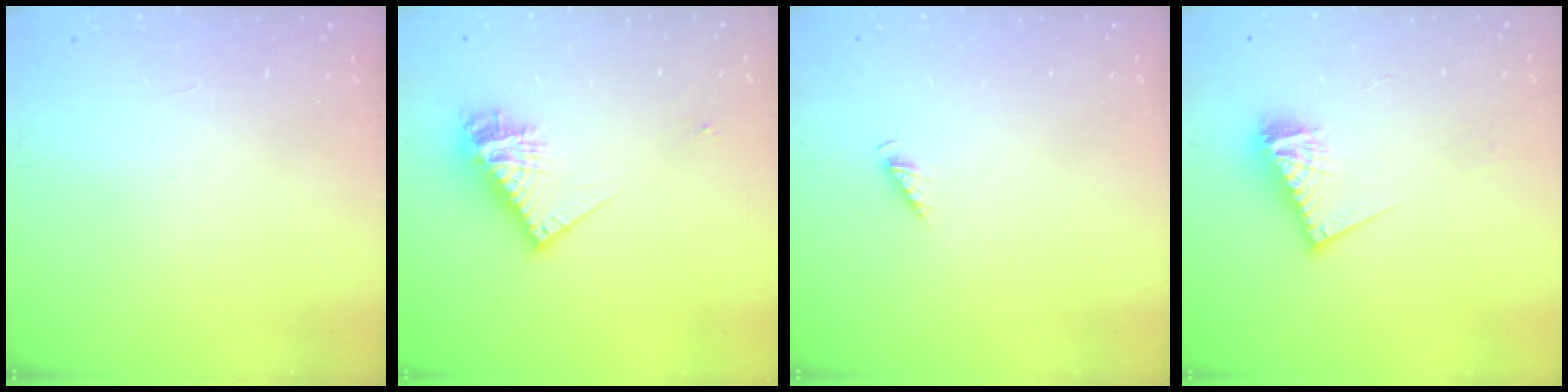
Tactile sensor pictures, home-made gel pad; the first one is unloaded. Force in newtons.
{"total": 11.5, "press": 11.5, "slide": 0.8}
{"total": 2.1, "press": 2.1, "slide": 0.4}
{"total": 10.0, "press": 9.9, "slide": 0.8}